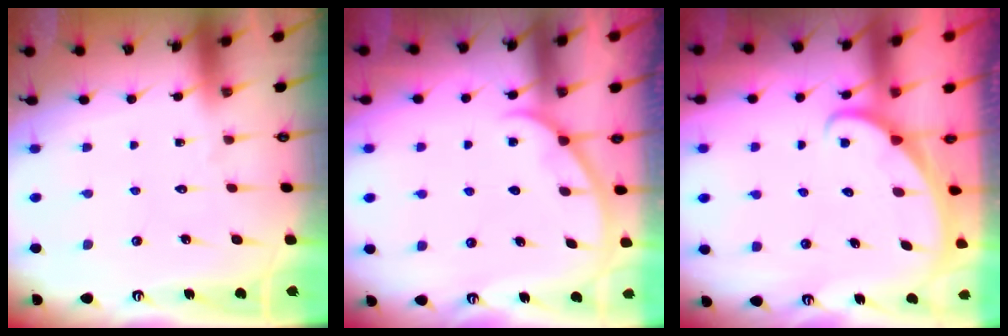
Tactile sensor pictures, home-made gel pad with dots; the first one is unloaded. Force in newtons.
{"total": 1.9, "press": 1.9, "slide": 0.2}
{"total": 2.1, "press": 2.1, "slide": 0.0}